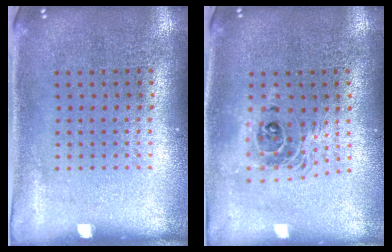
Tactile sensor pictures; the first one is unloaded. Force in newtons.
{"total": 1.7, "press": 1.4, "slide": 0.9}